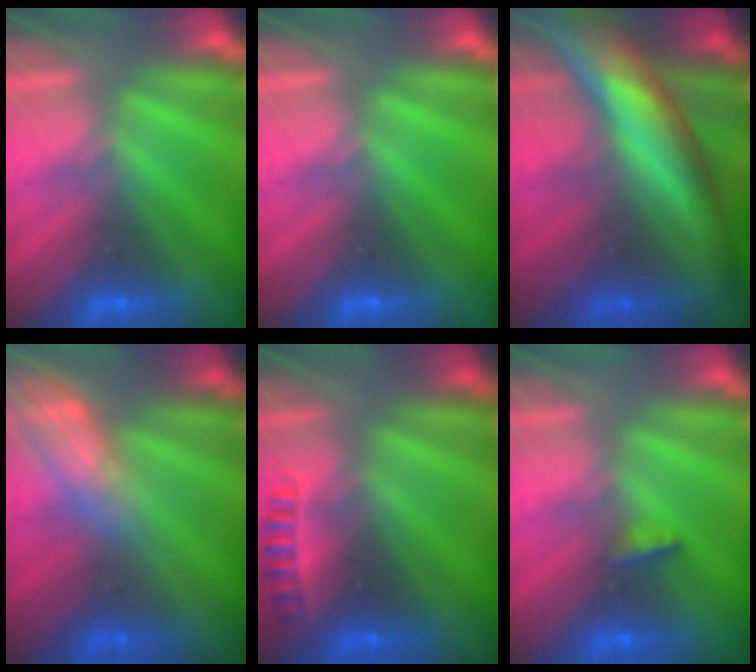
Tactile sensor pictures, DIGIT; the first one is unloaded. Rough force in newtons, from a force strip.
{"total": 0.0}
{"total": 9.0}
{"total": 2.5}
{"total": 2.4}
{"total": 2.9}